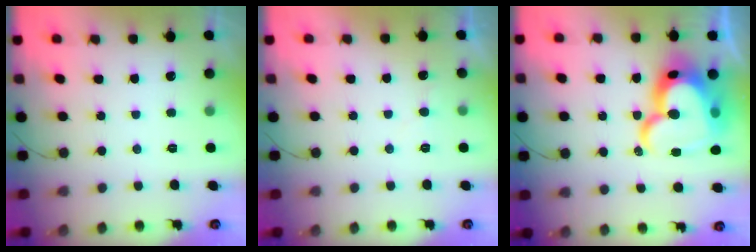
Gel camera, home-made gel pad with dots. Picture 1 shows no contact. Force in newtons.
{"total": 3.3, "press": 3.3, "slide": 0.3}
{"total": 27.1, "press": 27.0, "slide": 2.4}